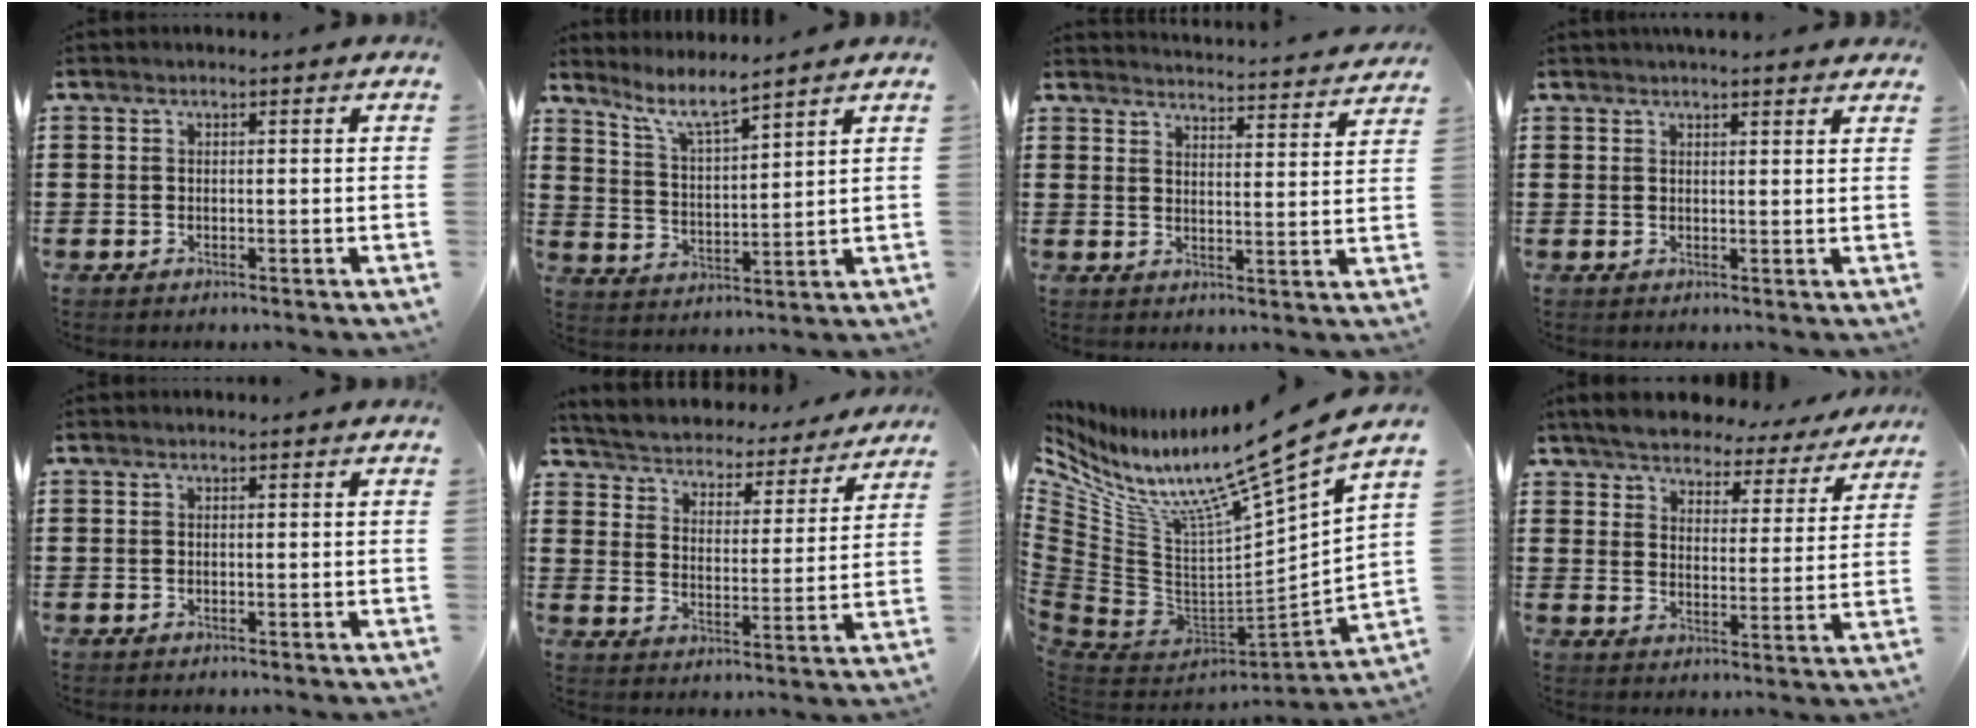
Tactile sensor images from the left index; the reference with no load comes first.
{"total": 6.5, "force": [5.6, 0.7, 3.3], "torque": [-0.083, -0.023, 0.097]}
{"total": 3.8, "force": [3.8, -0.5, 0.0], "torque": [-0.008, -0.035, 0.062]}
{"total": 2.3, "force": [2.2, 0.2, 0.7], "torque": [-0.018, 0.002, 0.042]}
{"total": 0.0}
{"total": 3.6, "force": [3.6, 0.2, -0.1], "torque": [-0.023, -0.035, 0.053]}
{"total": 11.7, "force": [9.1, 0.7, 7.2], "torque": [-0.147, -0.086, 0.138]}
{"total": 5.5, "force": [5.4, 0.8, 0.8], "torque": [-0.046, -0.032, 0.093]}